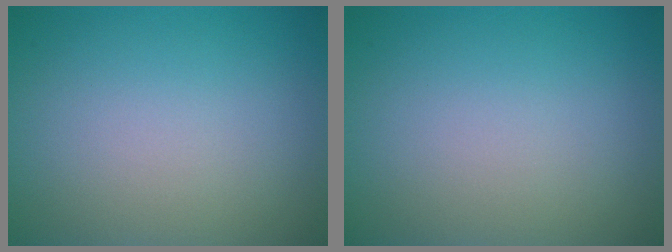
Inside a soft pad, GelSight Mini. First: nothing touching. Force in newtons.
{"total": 0.0}